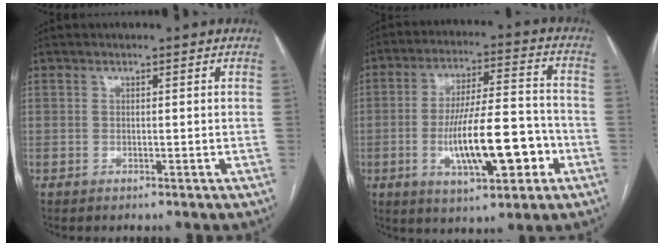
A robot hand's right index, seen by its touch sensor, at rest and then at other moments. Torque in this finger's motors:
{"motor_torque": [1.05, -0.69, 0.98, 0.21]}